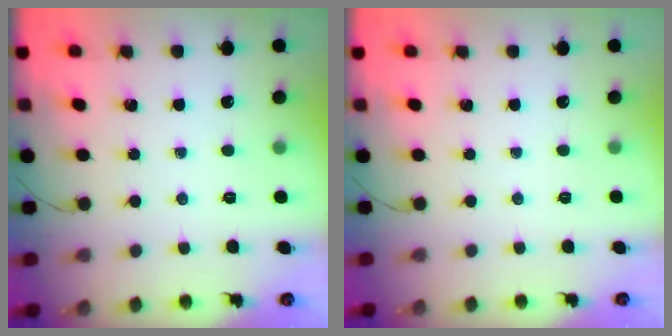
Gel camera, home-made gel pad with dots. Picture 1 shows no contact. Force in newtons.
{"total": 2.5, "press": 2.4, "slide": 0.5}